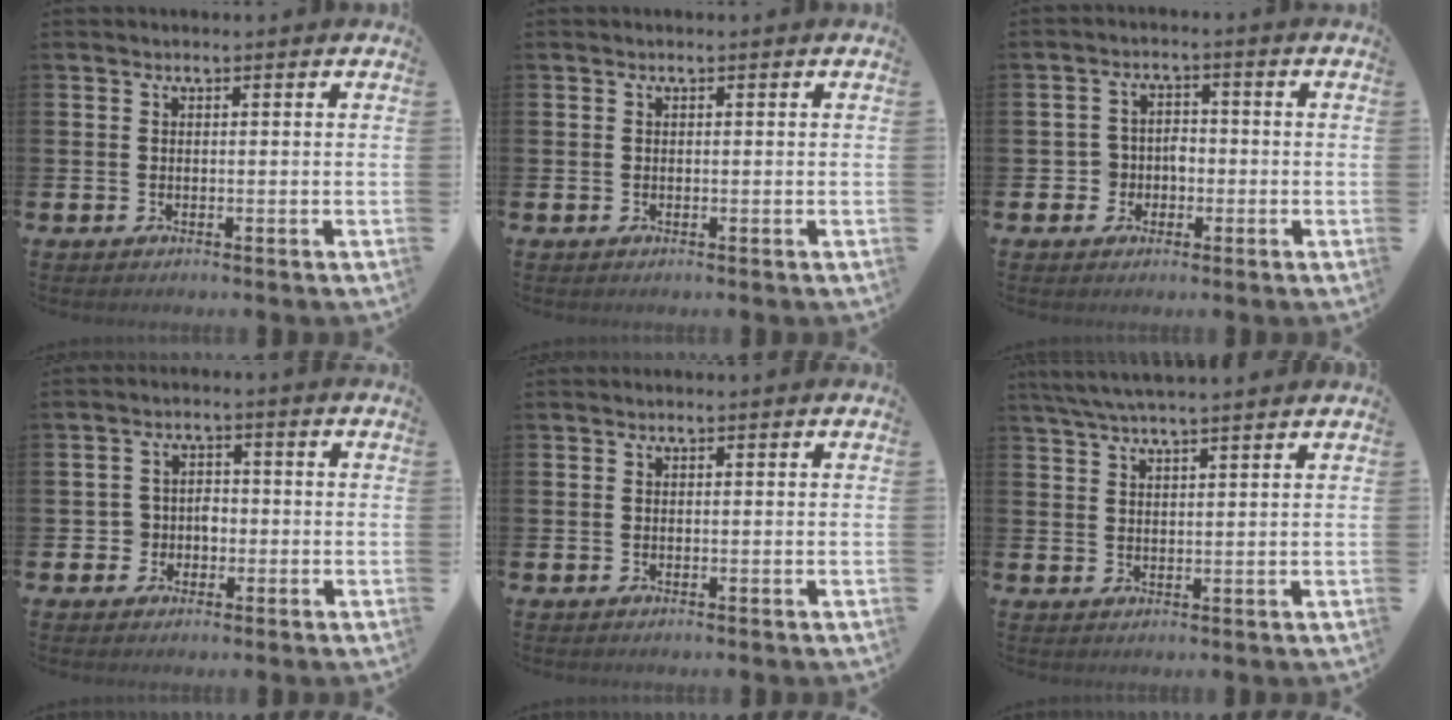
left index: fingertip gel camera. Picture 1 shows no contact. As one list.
[{"total": 0.0}, {"total": 3.4, "force": [-1.4, 3.0, 0.6], "torque": [-0.018, 0.006, -0.035]}, {"total": 3.2, "force": [-1.2, 2.9, 0.6], "torque": [-0.019, 0.005, -0.031]}, {"total": 0.0}, {"total": 4.2, "force": [3.9, -0.2, 1.6], "torque": [-0.050, -0.006, 0.073]}]